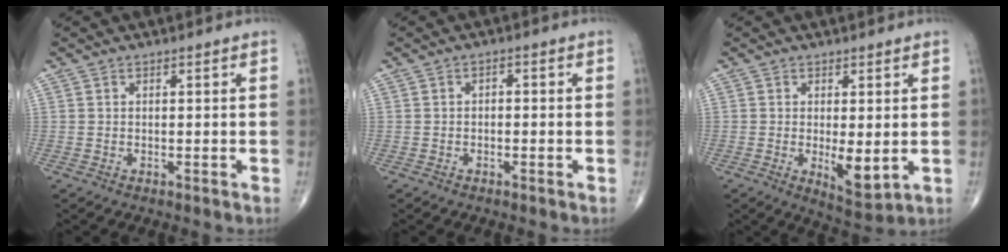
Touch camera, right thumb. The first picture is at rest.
{"total": 1.4, "force": [-0.5, 1.0, 0.9], "torque": [-0.003, 0.011, -0.014]}
{"total": 6.2, "force": [-0.7, 2.3, 5.7], "torque": [-0.081, -0.018, -0.003]}